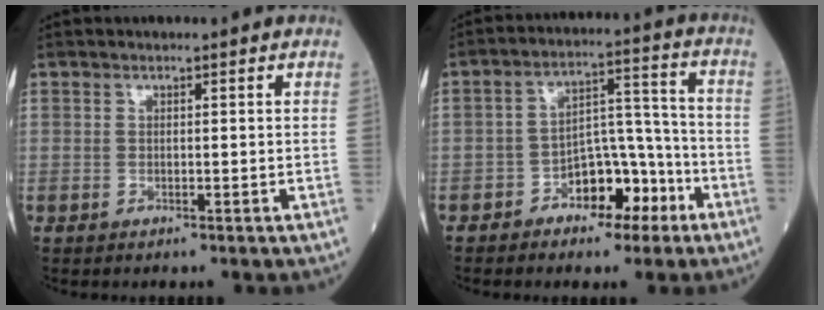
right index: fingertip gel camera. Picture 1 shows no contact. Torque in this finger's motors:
{"motor_torque": [0.22, -0.27, 0.14, 0.03]}